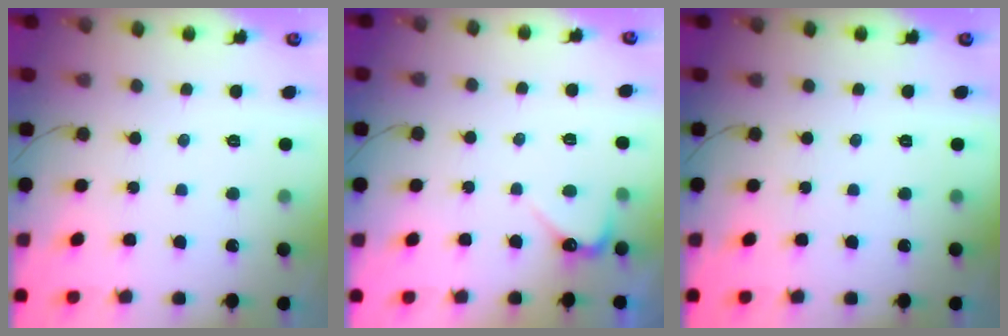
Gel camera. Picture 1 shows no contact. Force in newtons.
{"total": 2.9, "press": 2.9, "slide": 0.3}
{"total": 0.0}